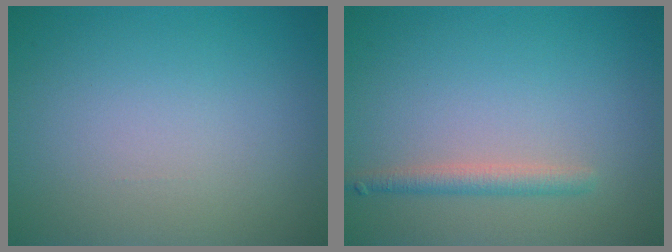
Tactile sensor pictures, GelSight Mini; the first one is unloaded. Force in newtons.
{"total": 1.8, "press": 1.8, "slide": 0.1}